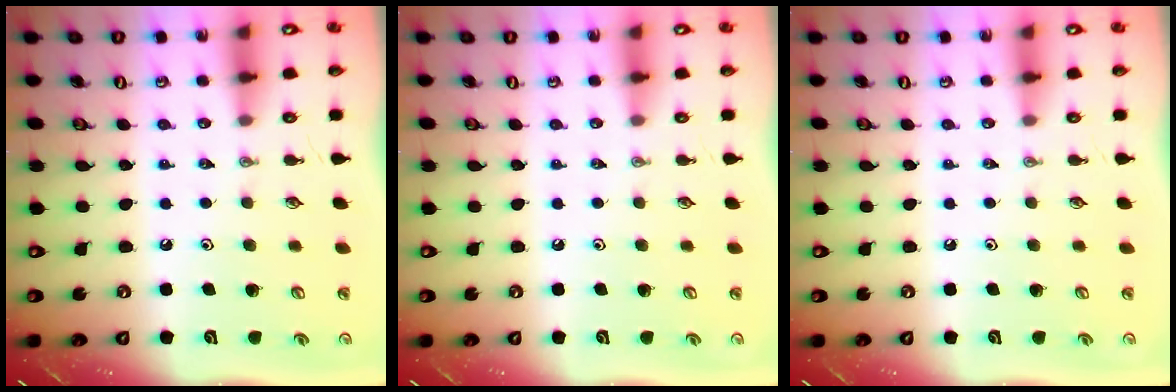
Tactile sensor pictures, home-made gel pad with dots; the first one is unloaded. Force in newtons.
{"total": 0.0}
{"total": 0.0}